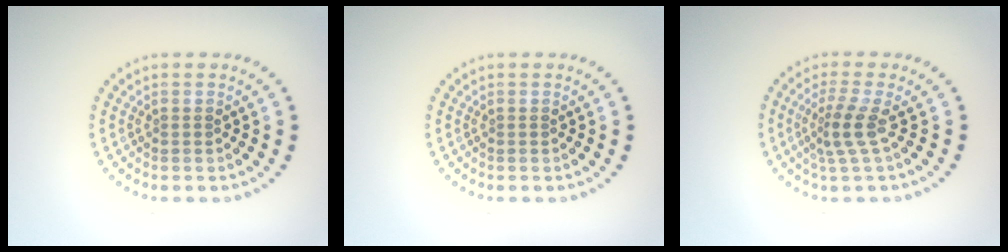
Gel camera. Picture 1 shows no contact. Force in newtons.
{"total": 0.0}
{"total": 2.7, "press": 1.9, "slide": 1.9}